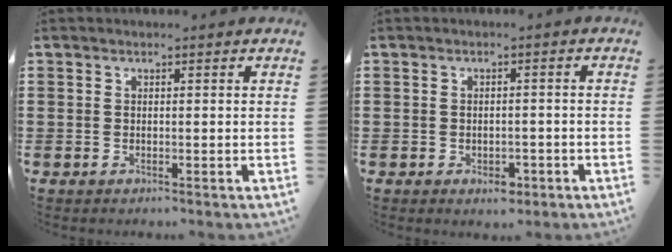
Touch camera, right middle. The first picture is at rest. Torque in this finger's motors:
{"motor_torque": [0.75, 0.00, 0.00, 0.02]}